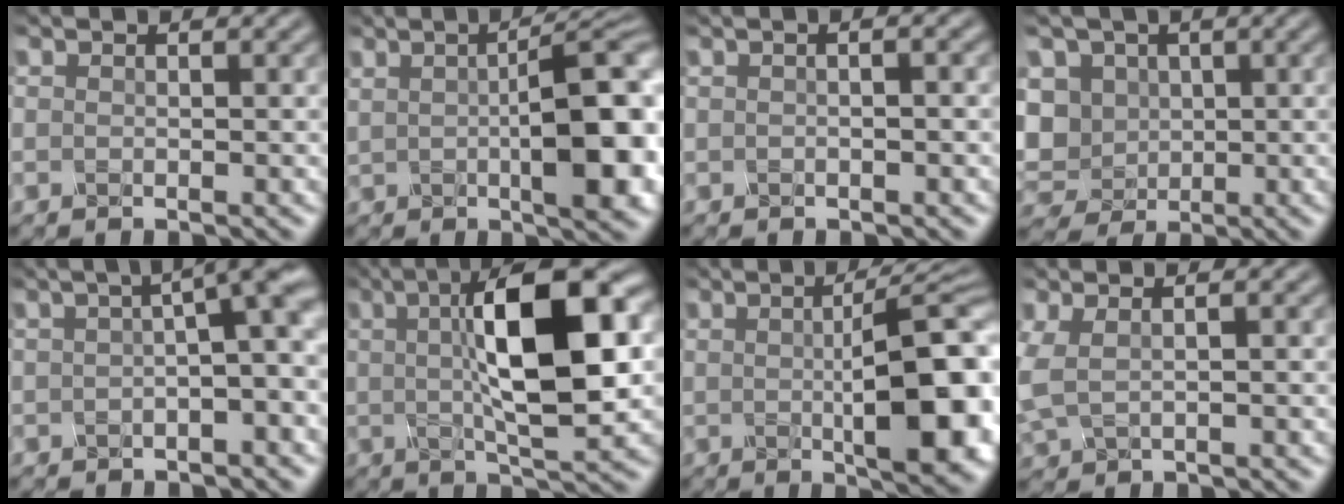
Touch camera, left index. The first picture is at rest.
{"total": 10.5, "force": [0.4, 3.4, 9.9], "torque": [-0.130, 0.004, 0.009]}
{"total": 2.2, "force": [0.4, 1.0, 1.9], "torque": [-0.016, 0.006, -0.011]}
{"total": 7.5, "force": [0.4, 6.4, 3.8], "torque": [-0.089, 0.007, -0.013]}
{"total": 7.5, "force": [1.1, 2.1, 7.1], "torque": [-0.068, 0.024, 0.008]}
{"total": 11.9, "force": [2.0, 3.5, 11.2], "torque": [-0.170, 0.010, 0.030]}
{"total": 11.4, "force": [0.1, 3.2, 10.9], "torque": [-0.135, 0.003, 0.003]}
{"total": 2.4, "force": [0.6, 1.3, 2.0], "torque": [-0.063, 0.002, 0.015]}